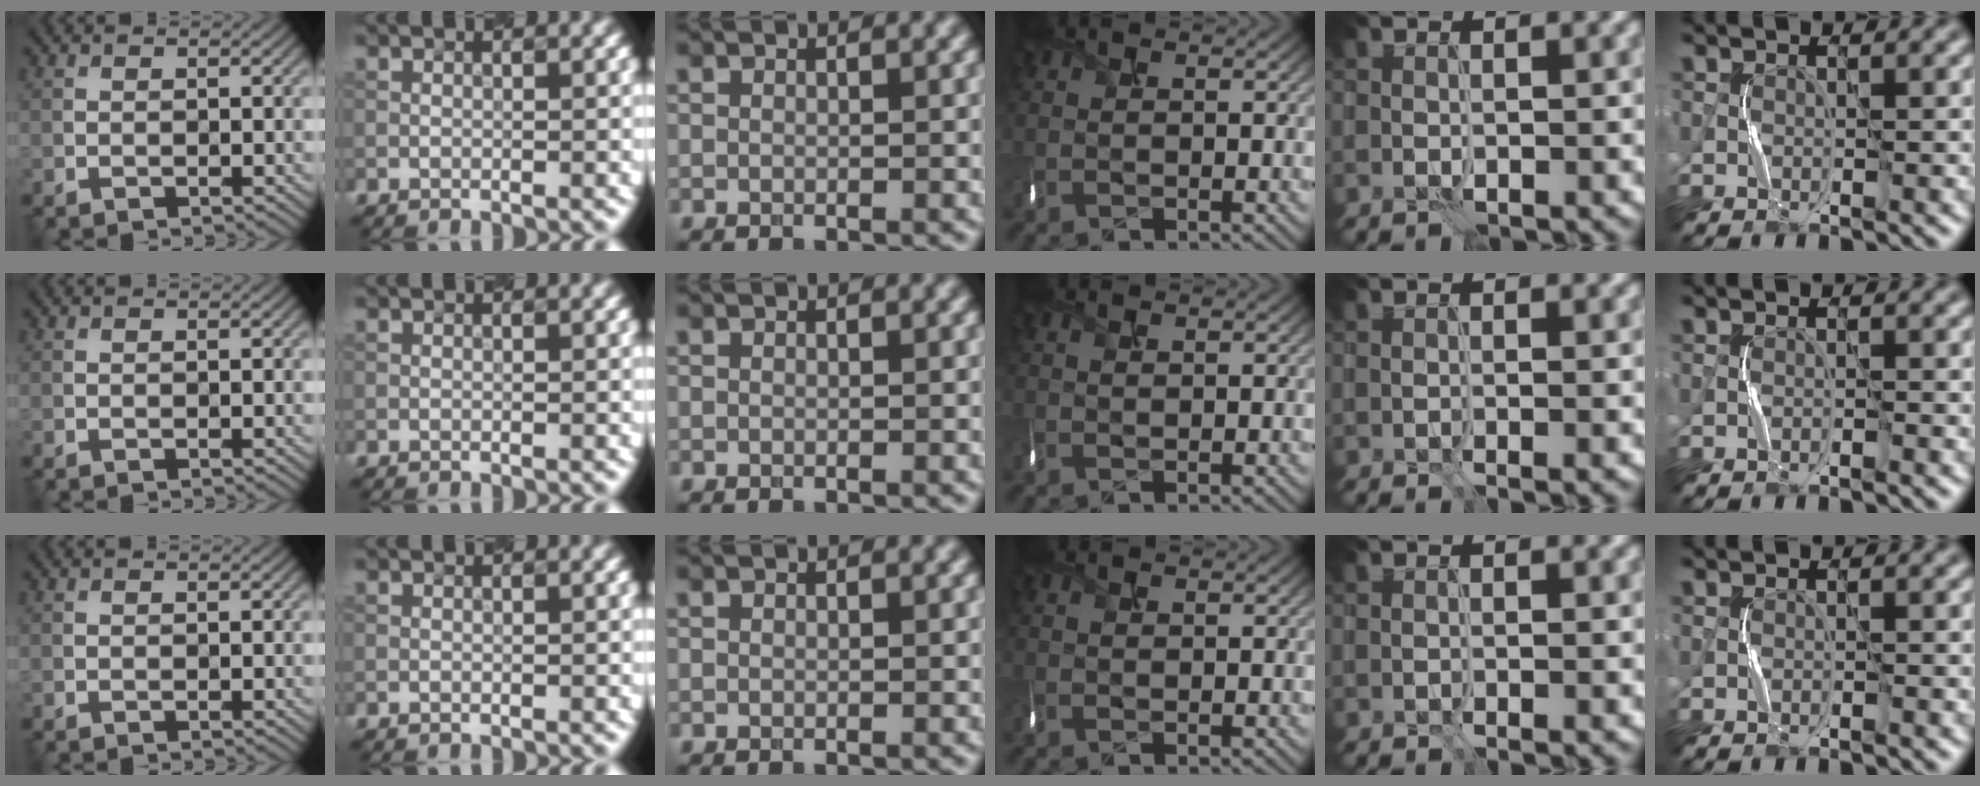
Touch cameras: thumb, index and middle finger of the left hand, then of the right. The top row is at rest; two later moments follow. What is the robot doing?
{"motion": "shake", "object": "box of matches"}